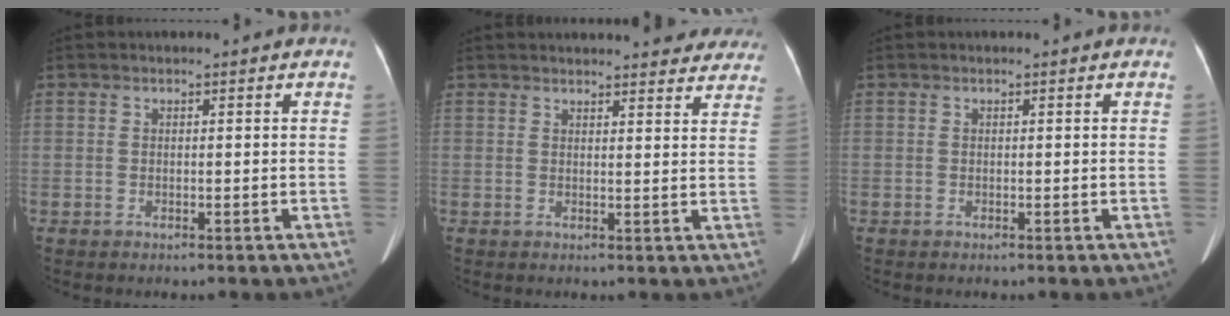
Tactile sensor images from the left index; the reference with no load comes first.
{"total": 18.3, "force": [17.1, 4.2, 5.1], "torque": [-0.053, -0.001, 0.190]}
{"total": 0.0}